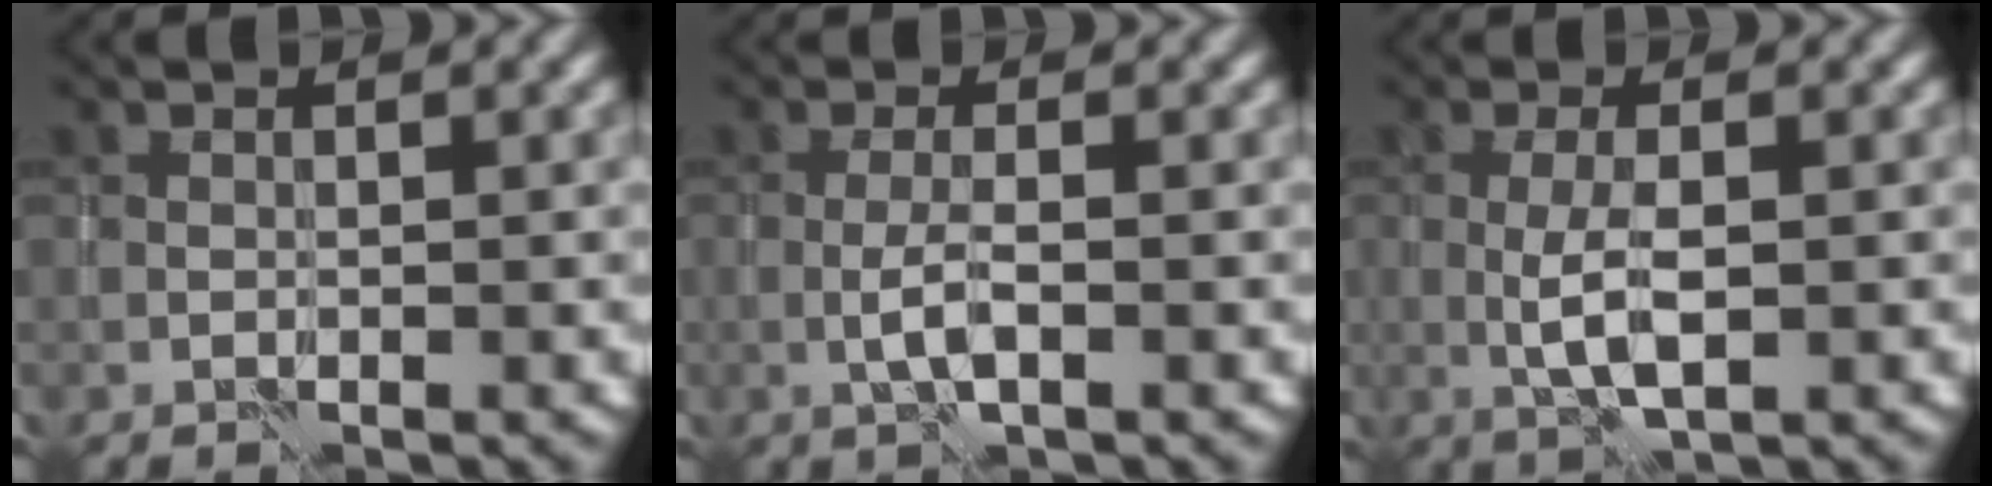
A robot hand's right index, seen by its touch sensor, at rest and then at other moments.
{"total": 1.9, "force": [-0.7, 0.2, 1.8], "torque": [-0.038, 0.004, -0.018]}
{"total": 3.0, "force": [-0.5, 0.7, 2.9], "torque": [-0.066, -0.001, -0.010]}